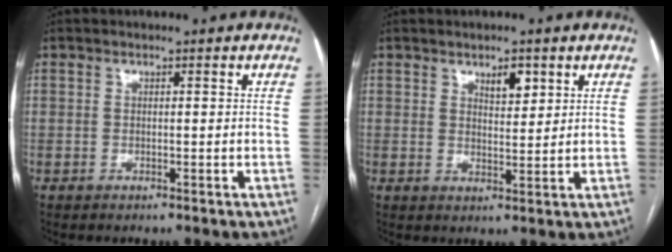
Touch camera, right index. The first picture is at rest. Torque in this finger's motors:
{"motor_torque": [0.00, 0.03, 0.02, 0.02]}